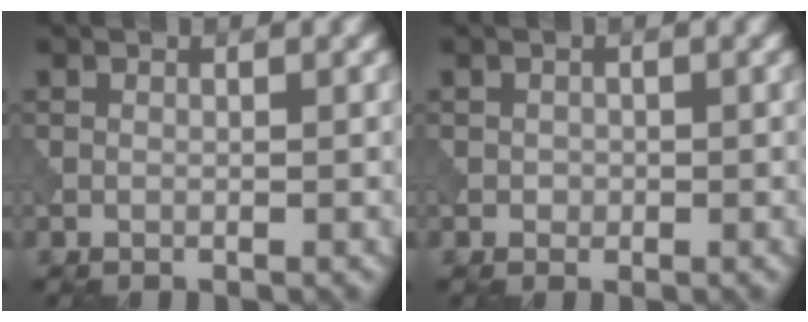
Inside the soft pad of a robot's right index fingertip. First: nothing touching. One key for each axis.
{"total": 0.6, "fx": 0.0, "fy": 0.6, "fz": 0.2, "tx": 0.000, "ty": -0.003, "tz": -0.003}